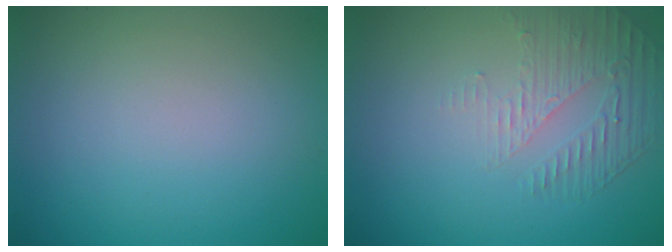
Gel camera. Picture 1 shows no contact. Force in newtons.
{"total": 1.8, "press": 1.1, "slide": 1.5}